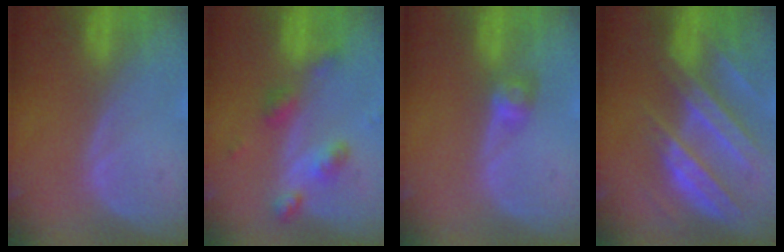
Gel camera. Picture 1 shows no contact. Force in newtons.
{"total": 6.1, "press": 5.3, "slide": 3.0}
{"total": 2.9, "press": 2.5, "slide": 1.4}
{"total": 10.3, "press": 9.2, "slide": 4.8}